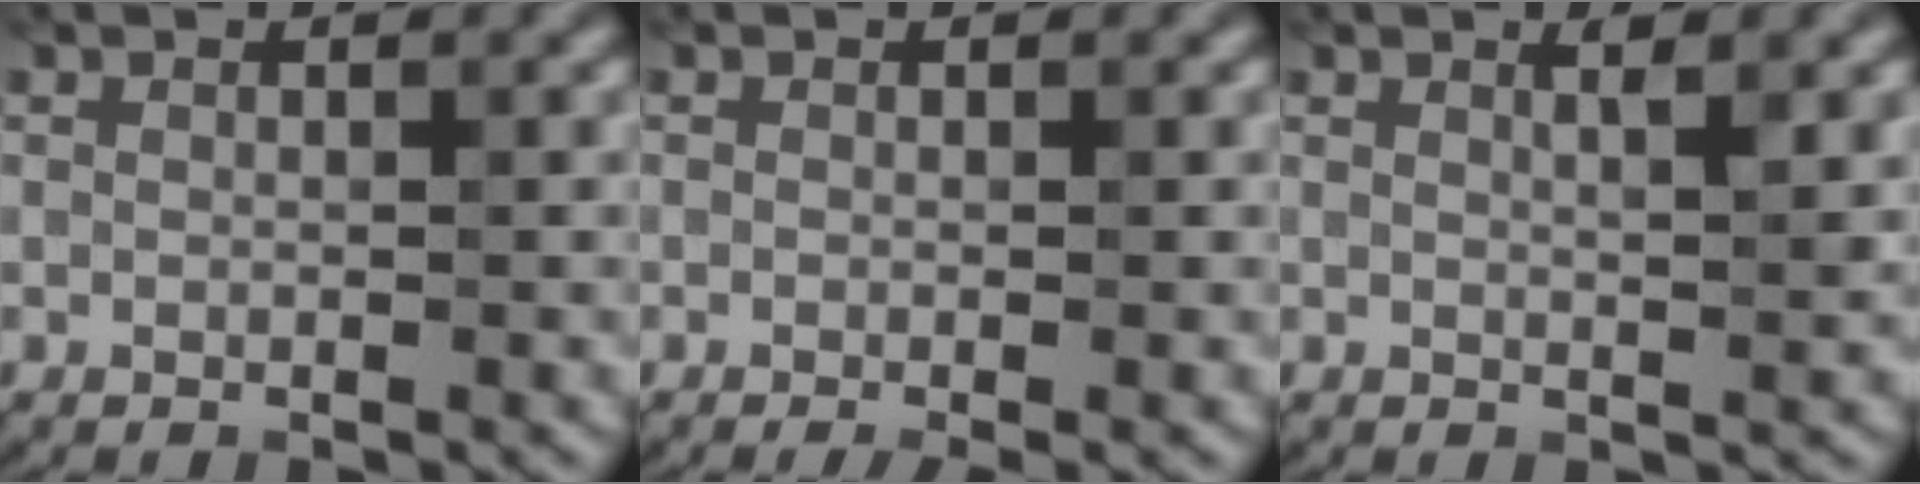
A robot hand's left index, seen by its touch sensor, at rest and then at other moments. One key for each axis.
{"total": 1.5, "fx": -0.5, "fy": 0.5, "fz": 1.3, "tx": -0.014, "ty": -0.010, "tz": -0.007}
{"total": 2.2, "fx": 1.0, "fy": 0.6, "fz": 1.8, "tx": -0.016, "ty": 0.004, "tz": 0.010}